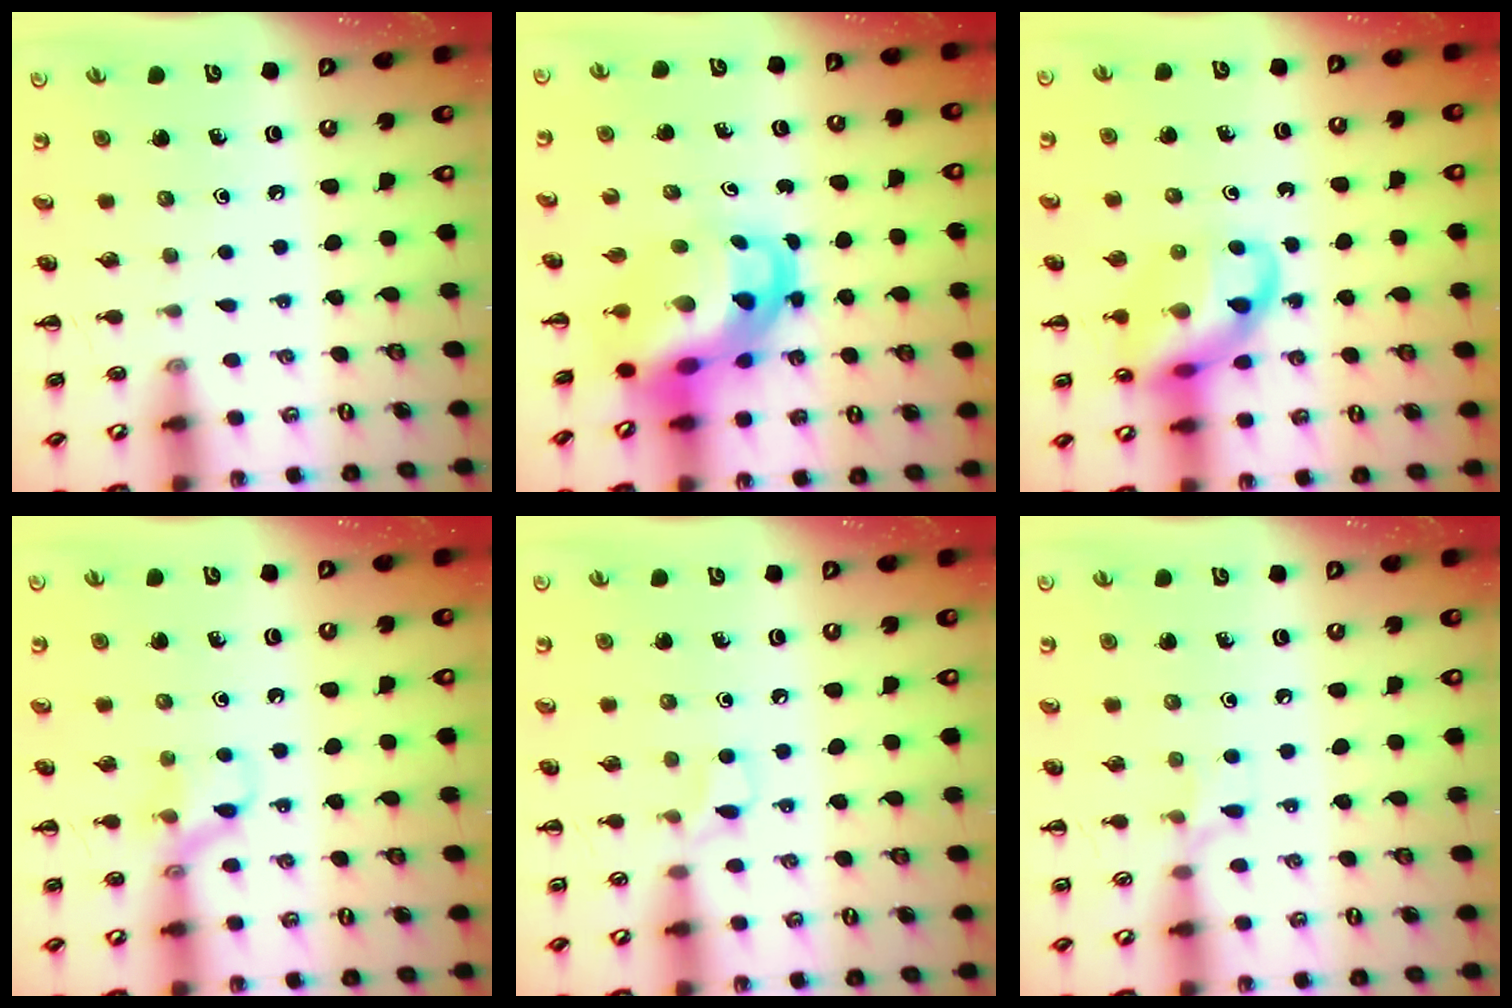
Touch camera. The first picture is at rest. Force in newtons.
{"total": 8.6, "press": 8.3, "slide": 2.3}
{"total": 14.2, "press": 14.0, "slide": 2.3}
{"total": 8.7, "press": 8.6, "slide": 1.0}
{"total": 3.7, "press": 3.5, "slide": 1.2}
{"total": 4.8, "press": 4.5, "slide": 1.7}